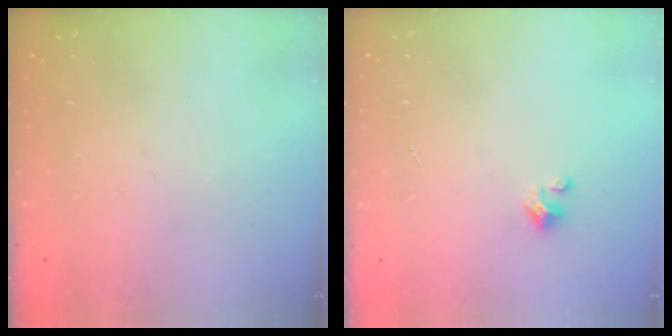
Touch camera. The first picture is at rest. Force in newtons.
{"total": 1.5, "press": 1.5, "slide": 0.1}